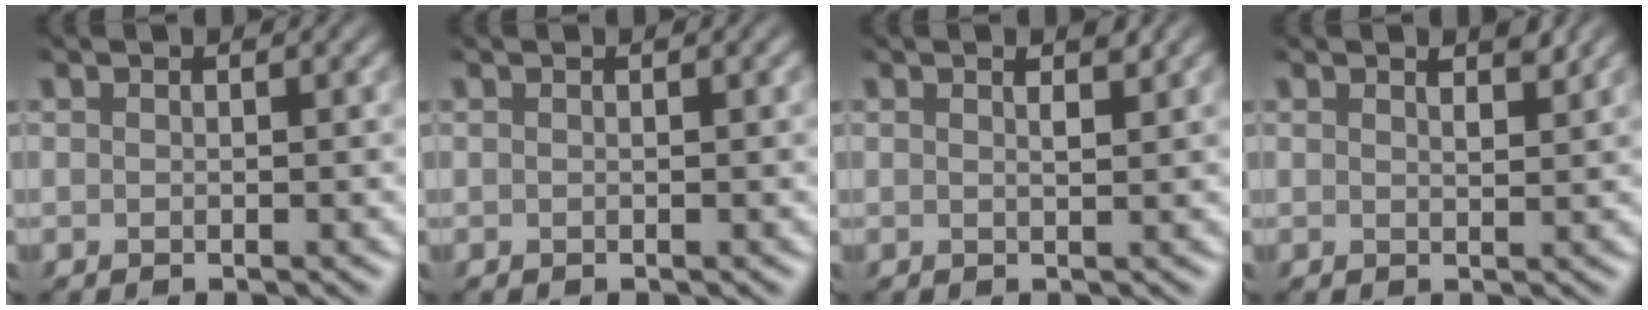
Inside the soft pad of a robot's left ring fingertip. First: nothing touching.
{"total": 0.0}
{"total": 1.1, "force": [0.8, 0.1, 0.8], "torque": [-0.012, 0.000, 0.011]}
{"total": 1.4, "force": [1.1, 0.4, 0.8], "torque": [-0.012, 0.000, 0.018]}